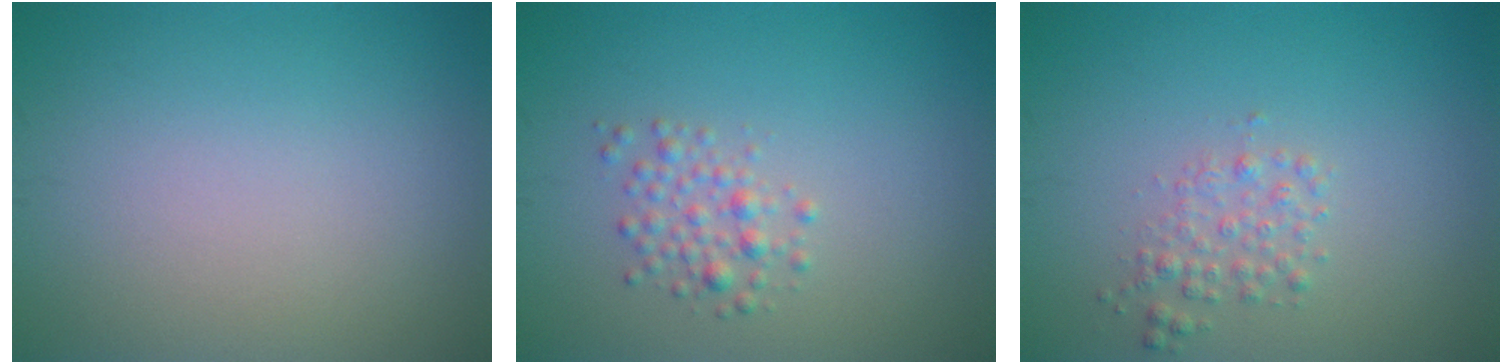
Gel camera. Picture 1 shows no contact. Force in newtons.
{"total": 1.9, "press": 1.9, "slide": 0.1}
{"total": 1.7, "press": 1.7, "slide": 0.1}